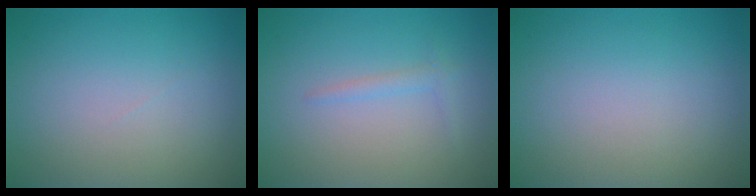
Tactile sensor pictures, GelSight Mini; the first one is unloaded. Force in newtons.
{"total": 1.0, "press": 1.0, "slide": 0.1}
{"total": 0.0}